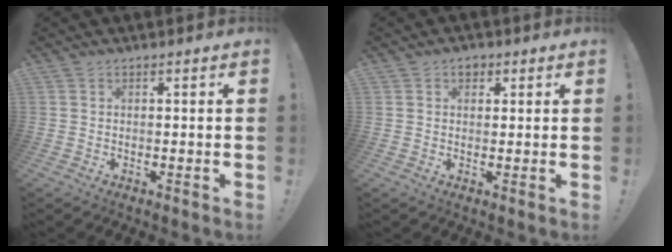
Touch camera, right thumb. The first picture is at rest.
{"total": 2.6, "force": [1.3, 1.9, 1.2], "torque": [-0.003, -0.004, 0.020]}